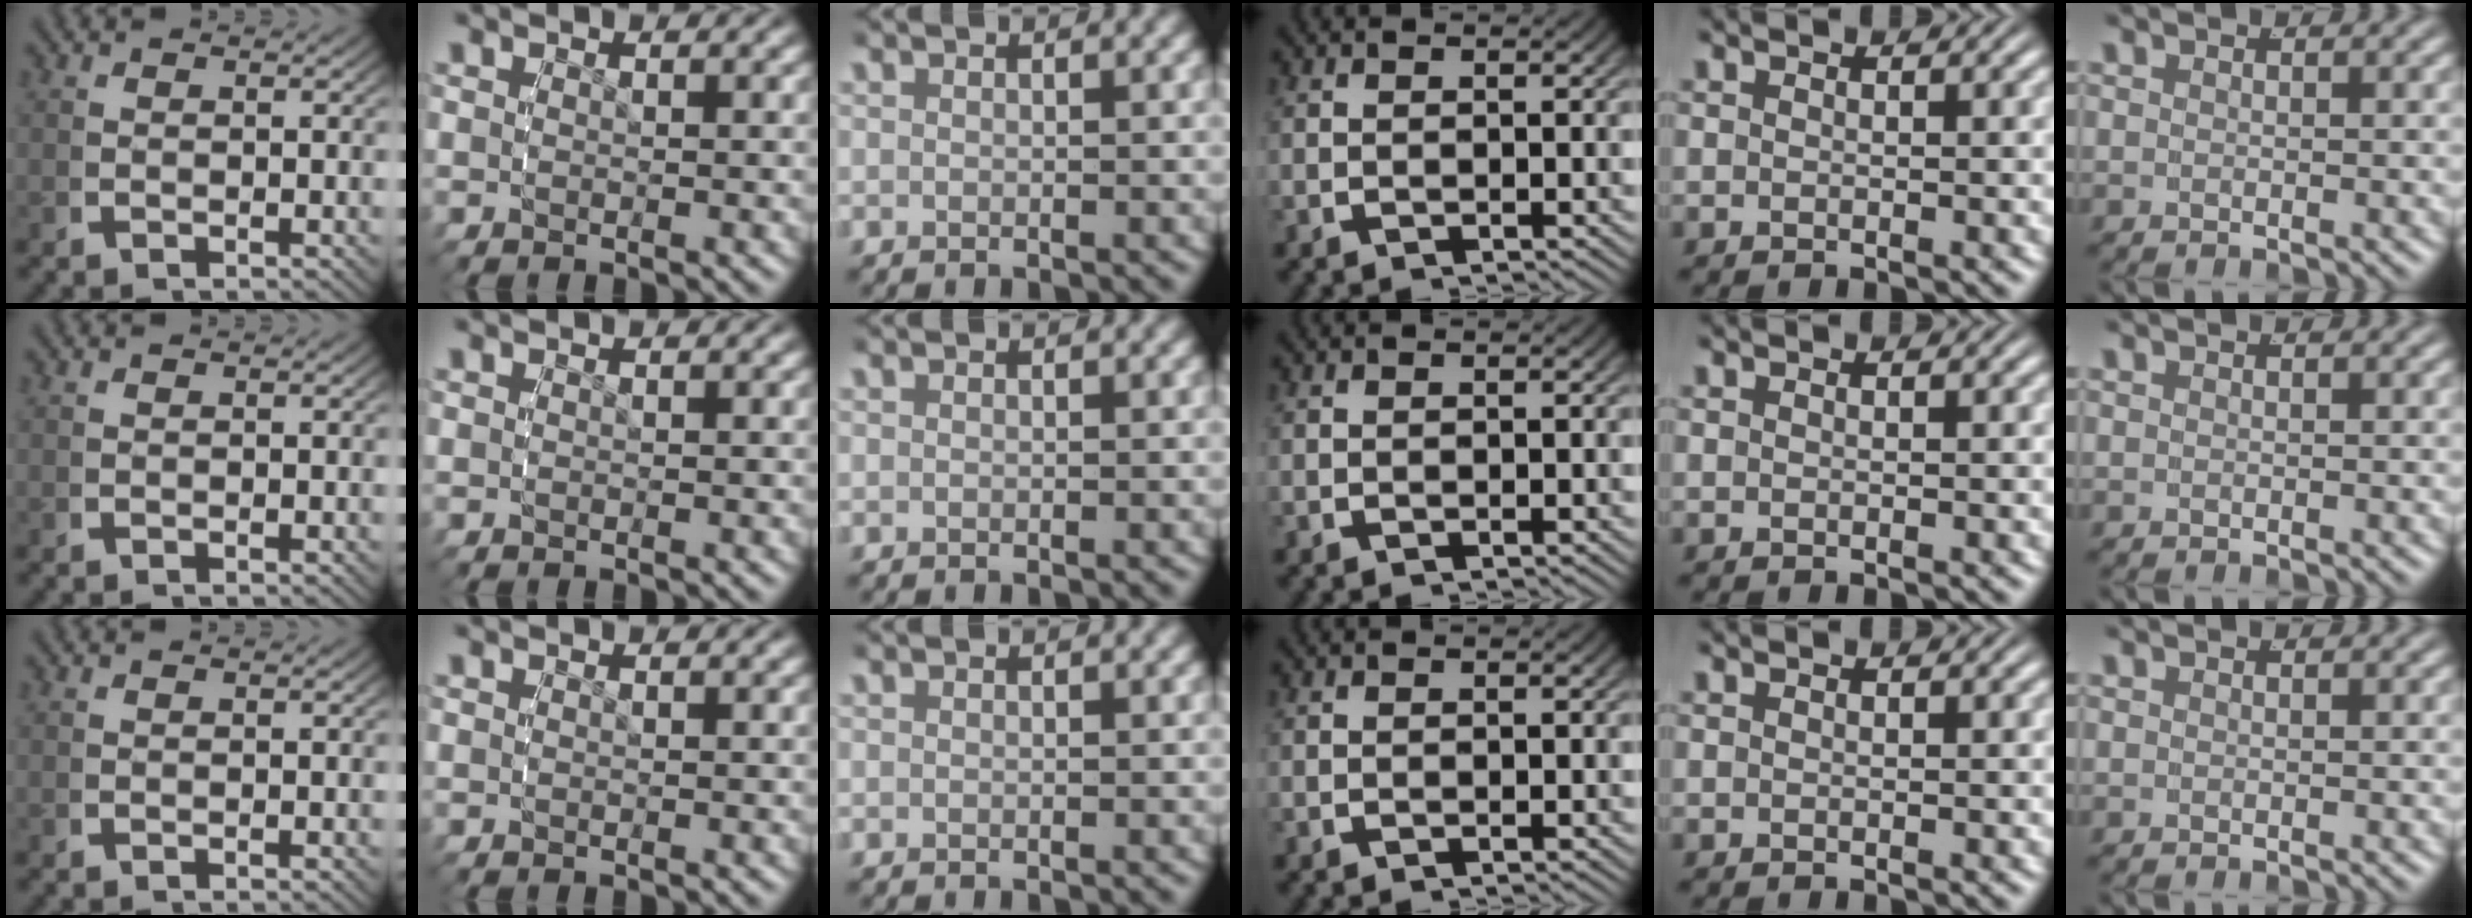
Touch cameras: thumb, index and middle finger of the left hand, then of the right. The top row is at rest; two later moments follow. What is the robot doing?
{"motion": "reach", "object": "backpack"}